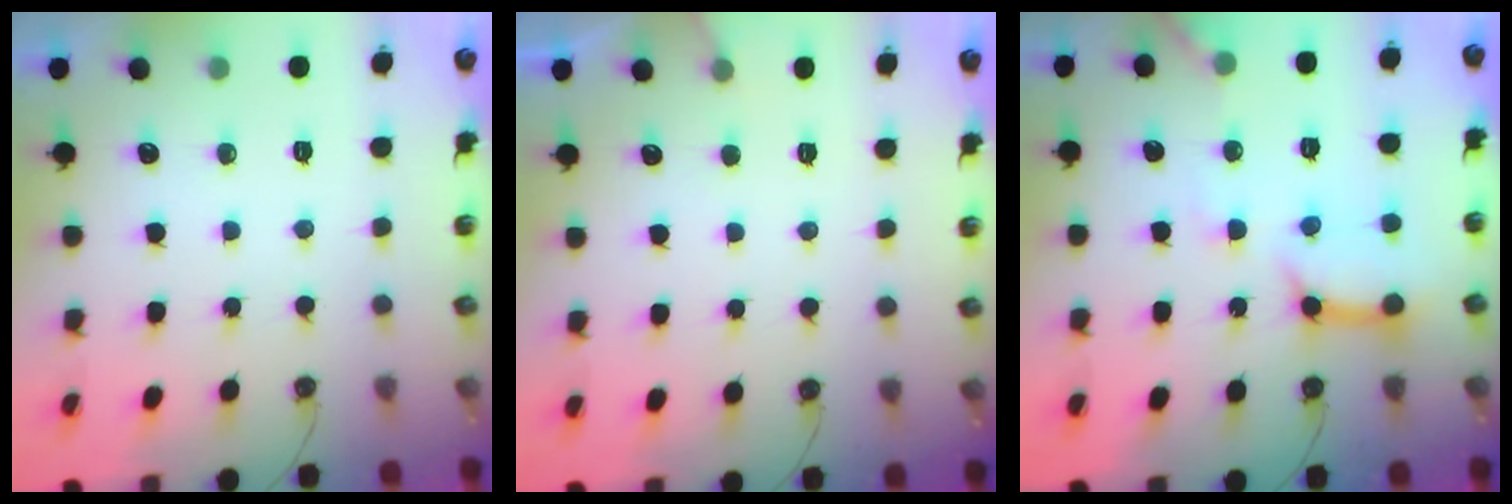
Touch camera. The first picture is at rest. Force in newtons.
{"total": 4.8, "press": 4.8, "slide": 0.3}
{"total": 12.7, "press": 12.6, "slide": 1.2}